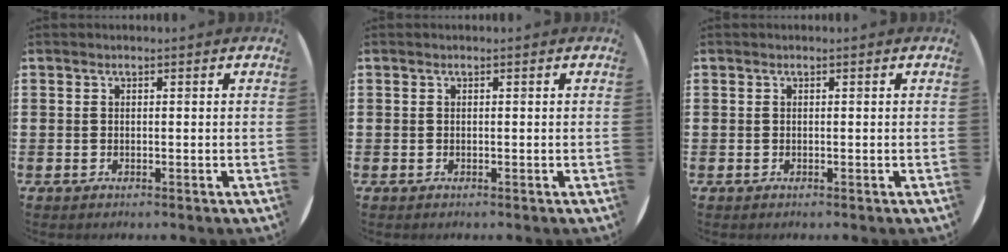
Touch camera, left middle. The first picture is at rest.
{"total": 0.0}
{"total": 0.0}